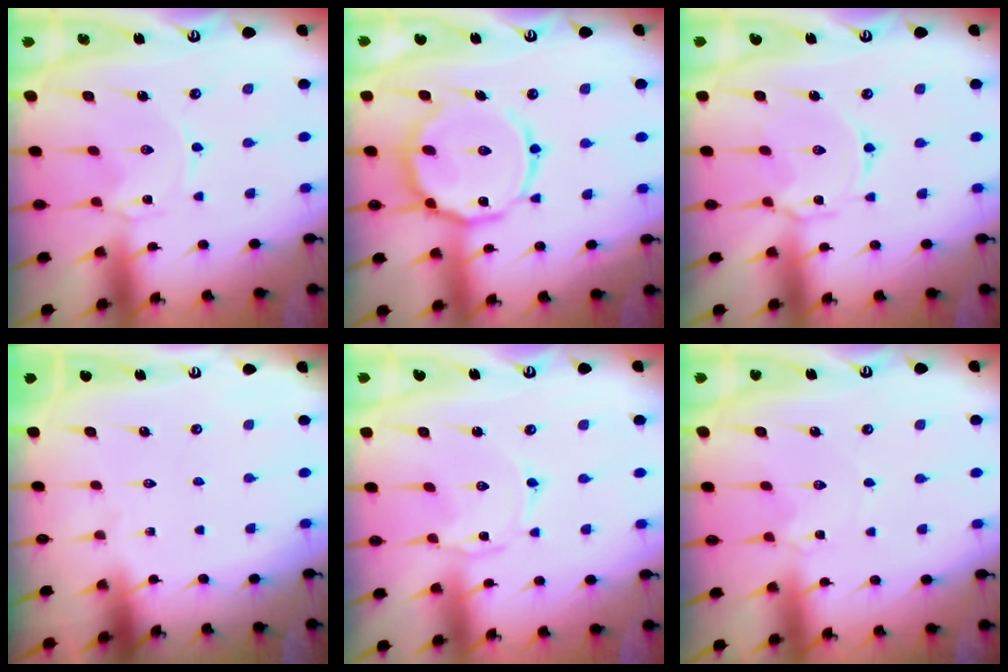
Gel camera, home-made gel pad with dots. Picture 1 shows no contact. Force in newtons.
{"total": 15.2, "press": 15.2, "slide": 1.3}
{"total": 3.6, "press": 3.6, "slide": 0.4}
{"total": 0.0}
{"total": 0.8, "press": 0.8, "slide": 0.2}
{"total": 2.9, "press": 2.9, "slide": 0.5}